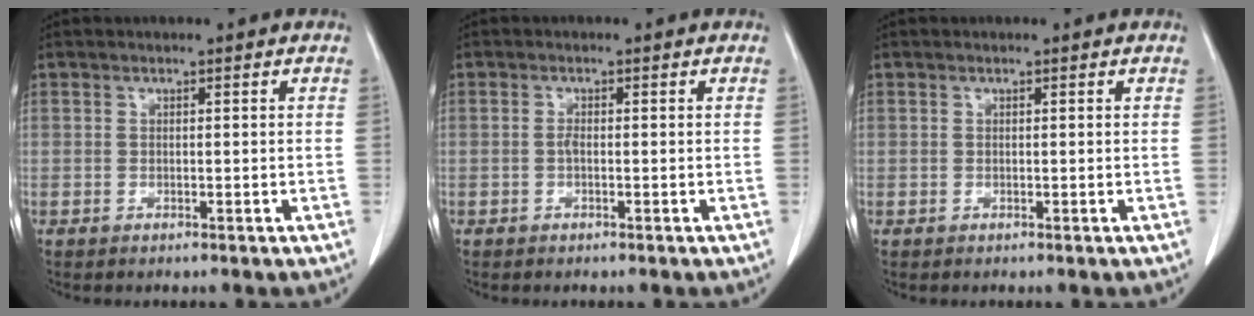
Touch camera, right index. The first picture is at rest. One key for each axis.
{"total": 0.8, "fx": -0.2, "fy": 0.2, "fz": 0.7, "tx": -0.016, "ty": 0.001, "tz": -0.004}
{"total": 0.0}